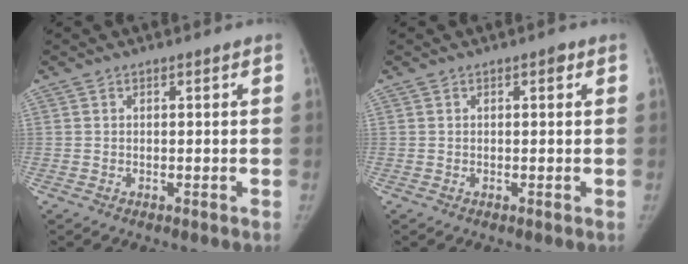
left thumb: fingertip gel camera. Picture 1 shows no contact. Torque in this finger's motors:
{"motor_torque": [0.20, -0.03, 0.38, -0.18, 0.04]}